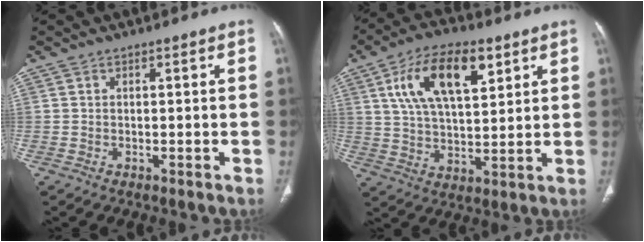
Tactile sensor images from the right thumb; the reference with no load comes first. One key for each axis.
{"total": 15.7, "fx": 6.7, "fy": 7.3, "fz": 12.2, "tx": -0.198, "ty": -0.010, "tz": 0.120}